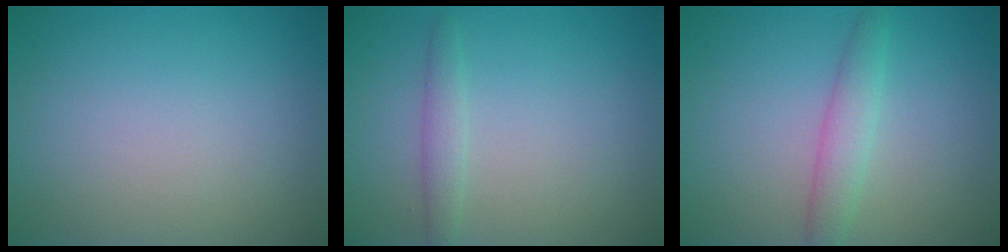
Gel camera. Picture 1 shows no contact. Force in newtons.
{"total": 1.5, "press": 1.5, "slide": 0.1}
{"total": 2.5, "press": 2.5, "slide": 0.1}